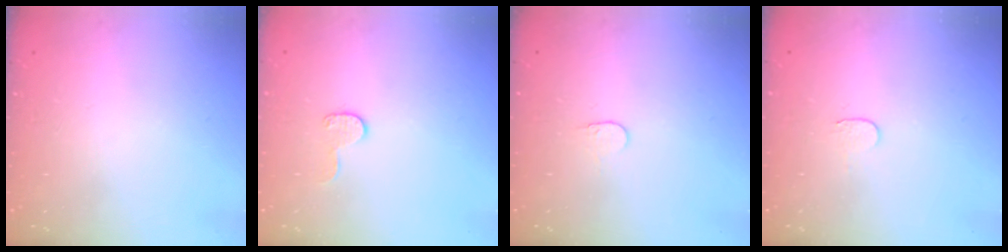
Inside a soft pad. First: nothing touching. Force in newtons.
{"total": 7.6, "press": 7.6, "slide": 0.1}
{"total": 3.7, "press": 3.7, "slide": 0.3}
{"total": 3.7, "press": 3.7, "slide": 0.4}